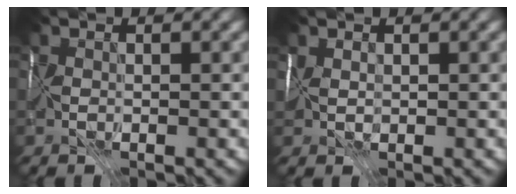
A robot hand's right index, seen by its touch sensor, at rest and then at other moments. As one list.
[{"total": 1.8, "force": [0.4, 1.3, 1.2], "torque": [-0.028, 0.005, 0.007]}]